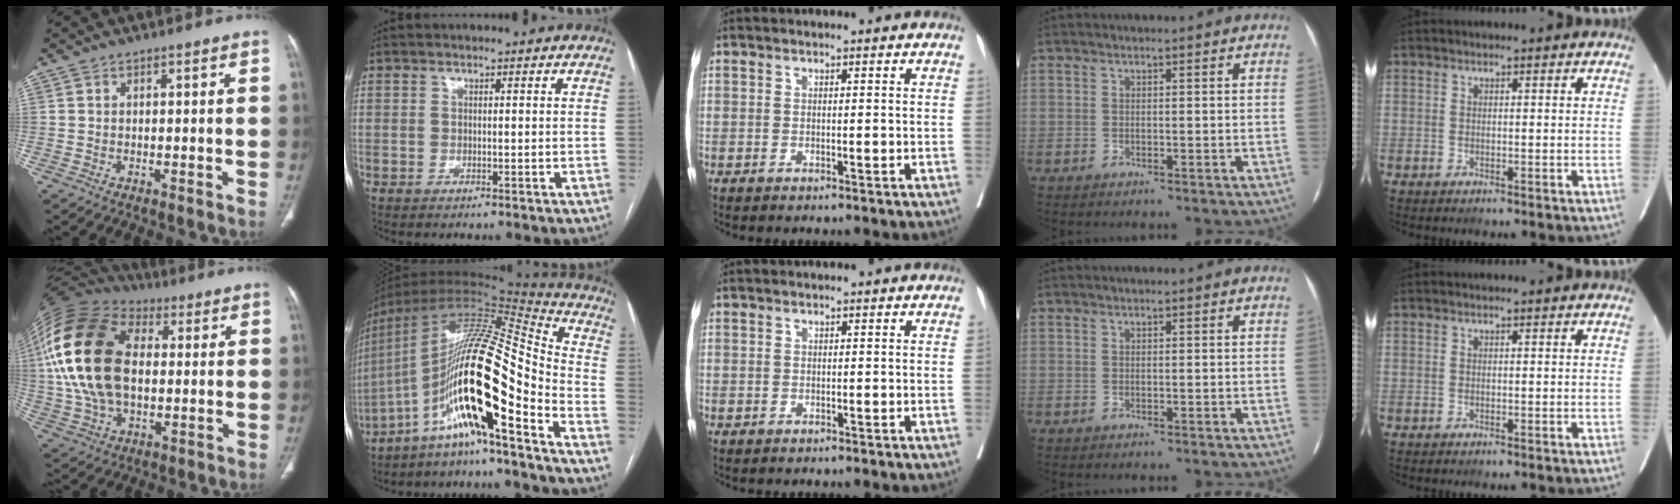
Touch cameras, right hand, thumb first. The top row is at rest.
{"thumb": {"total": 24.4, "force": [2.5, 15.1, 19.0], "torque": [-0.392, 0.008, 0.042]}, "index": {"total": 20.6, "force": [-10.5, 1.5, 17.6], "torque": [-0.340, 0.011, -0.189]}}